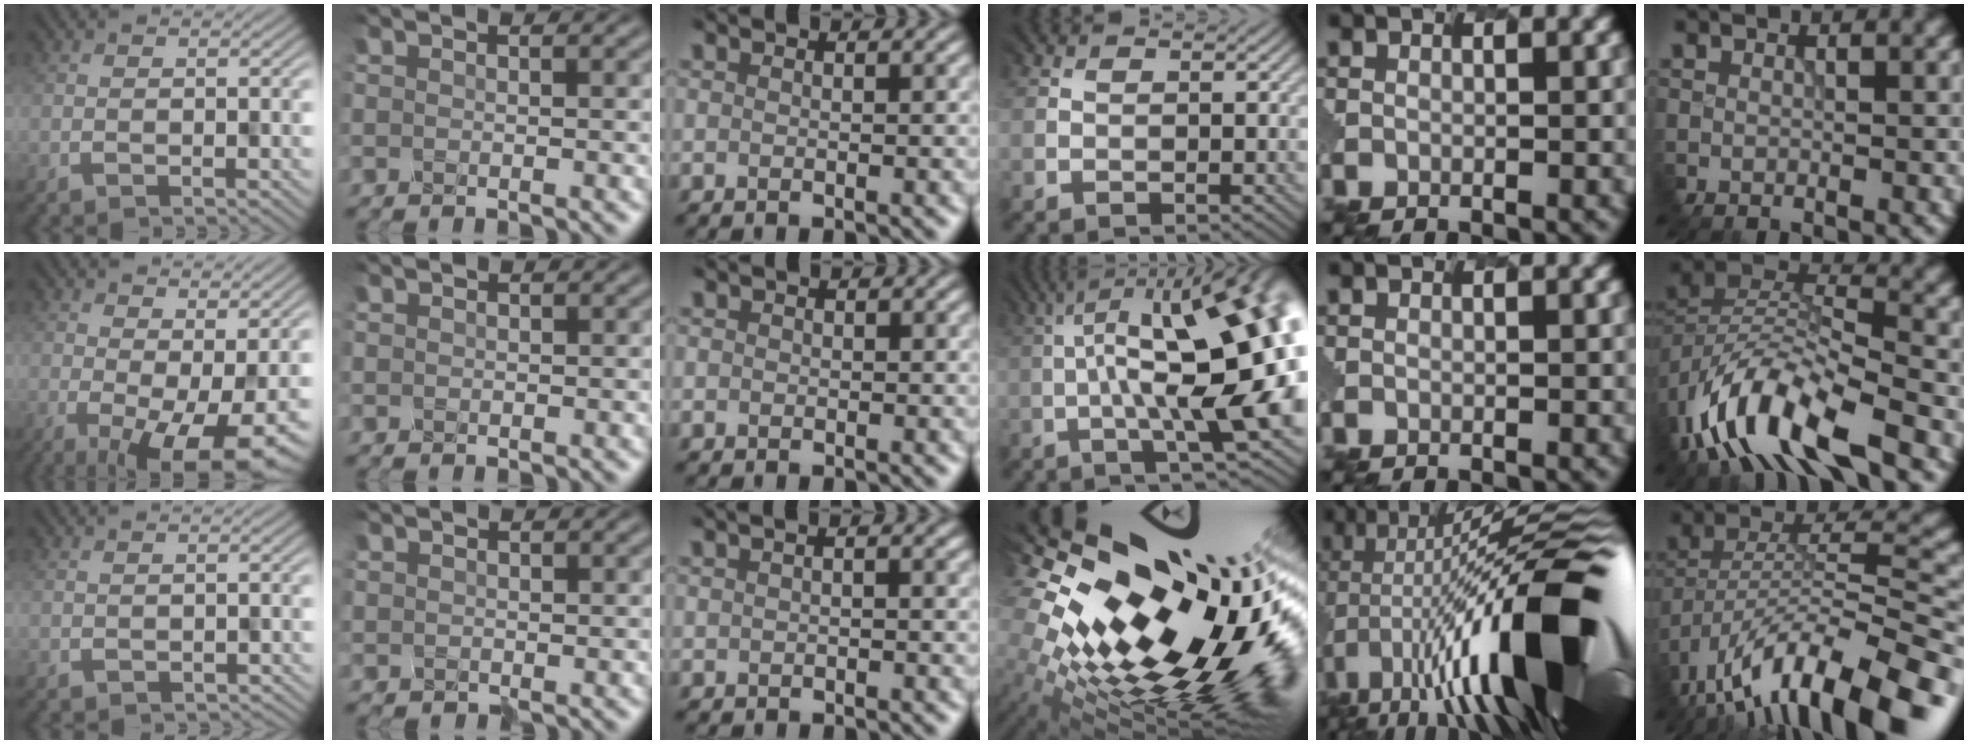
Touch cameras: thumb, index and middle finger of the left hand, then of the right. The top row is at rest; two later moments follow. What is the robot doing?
{"motion": "disassemble", "object": "hinged tin"}